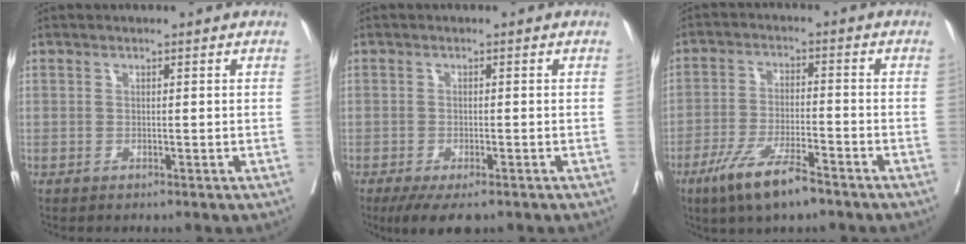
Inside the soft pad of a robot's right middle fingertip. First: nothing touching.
{"total": 5.8, "force": [-4.1, 1.9, 3.7], "torque": [-0.049, -0.010, -0.066]}
{"total": 9.2, "force": [-6.2, 1.4, 6.6], "torque": [-0.129, -0.017, -0.109]}